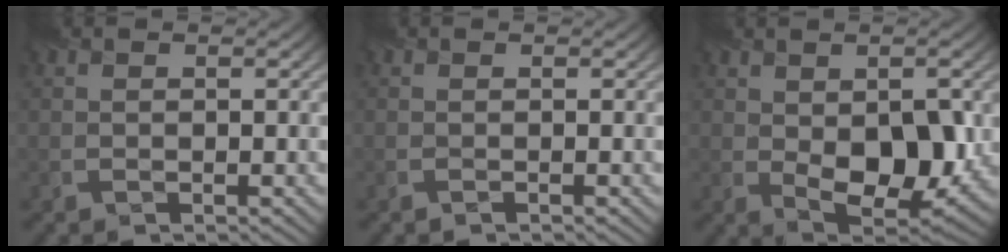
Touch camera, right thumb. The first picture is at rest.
{"total": 0.0}
{"total": 10.1, "force": [-0.7, 6.0, 8.1], "torque": [-0.146, -0.030, 0.007]}